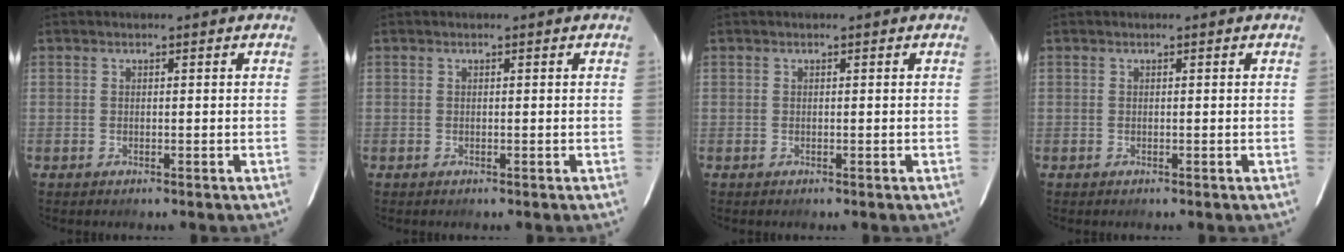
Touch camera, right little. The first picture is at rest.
{"total": 0.0}
{"total": 0.0}
{"total": 0.0}